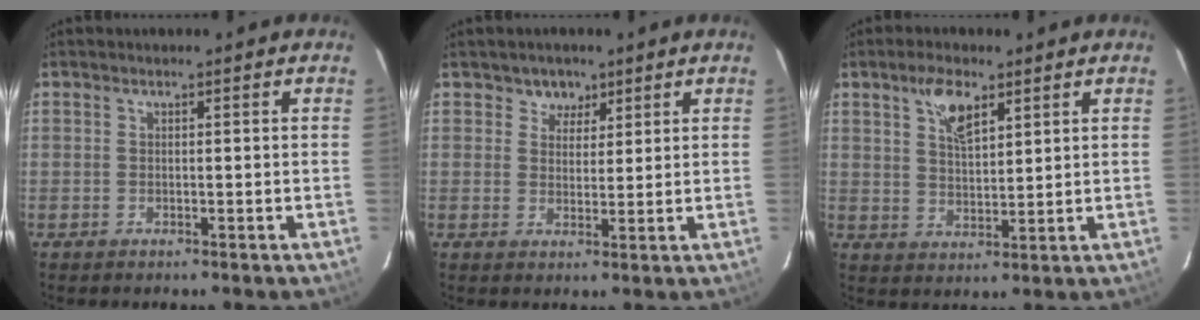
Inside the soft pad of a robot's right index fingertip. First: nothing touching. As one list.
[{"total": 3.5, "force": [2.1, 2.8, 0.3], "torque": [0.010, 0.004, 0.032]}, {"total": 6.4, "force": [3.7, 2.6, 4.5], "torque": [-0.082, 0.008, 0.069]}]